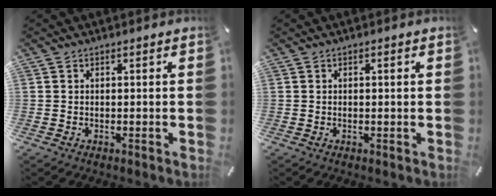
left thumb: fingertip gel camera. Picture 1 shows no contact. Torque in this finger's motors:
{"motor_torque": [-0.30, -0.65, -0.09, 0.01, 0.01]}